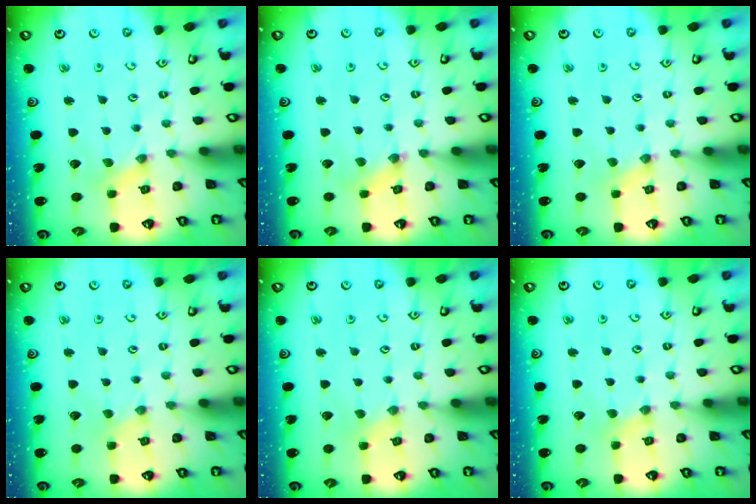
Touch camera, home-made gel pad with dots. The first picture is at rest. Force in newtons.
{"total": 1.4, "press": 1.3, "slide": 0.3}
{"total": 0.0}
{"total": 0.0}
{"total": 0.0}
{"total": 1.4, "press": 1.4, "slide": 0.3}